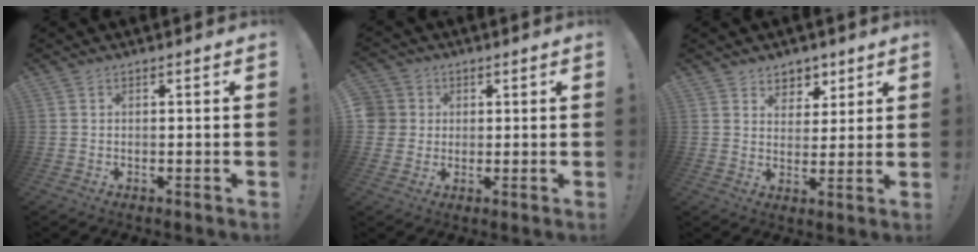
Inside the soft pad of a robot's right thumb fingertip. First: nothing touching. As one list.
[{"total": 5.7, "force": [0.8, 5.6, 1.1], "torque": [-0.025, -0.008, 0.012]}, {"total": 6.5, "force": [4.1, 5.0, 0.7], "torque": [-0.004, -0.033, 0.080]}]